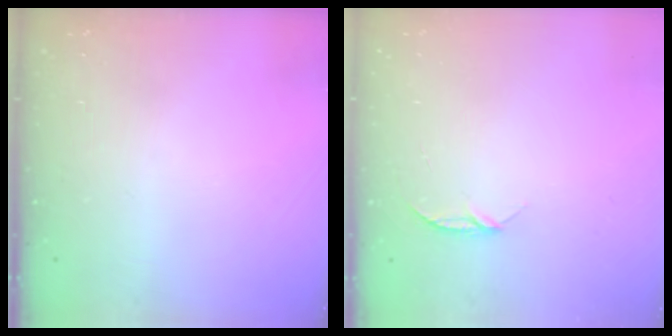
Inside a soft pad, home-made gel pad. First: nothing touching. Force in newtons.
{"total": 4.4, "press": 4.4, "slide": 0.4}